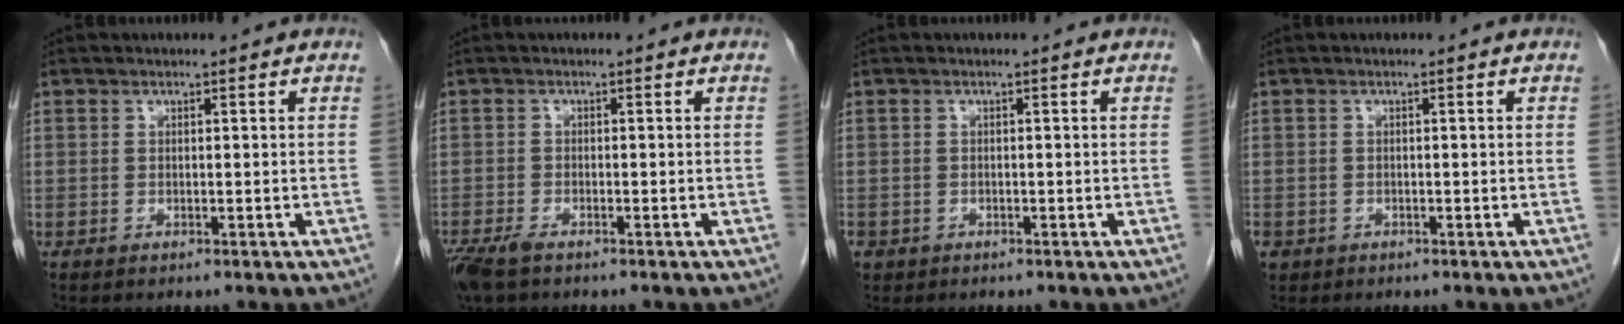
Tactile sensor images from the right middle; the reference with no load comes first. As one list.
[{"total": 4.4, "force": [-3.2, 1.4, 2.6], "torque": [-0.056, -0.011, -0.058]}, {"total": 1.7, "force": [-1.0, 1.3, 0.4], "torque": [-0.014, 0.000, -0.015]}, {"total": 1.8, "force": [-1.0, 1.4, 0.4], "torque": [-0.015, 0.000, -0.015]}]